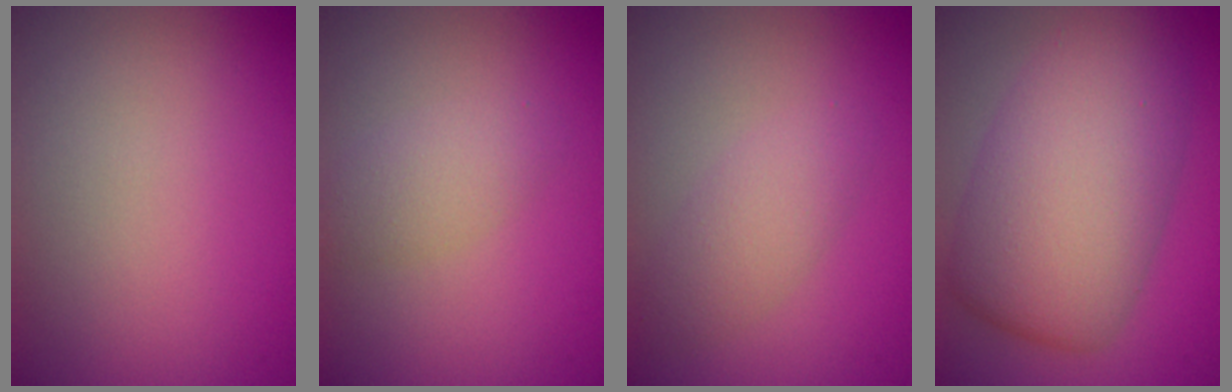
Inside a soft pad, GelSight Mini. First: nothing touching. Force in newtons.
{"total": 2.3, "press": 2.3, "slide": 0.1}
{"total": 2.7, "press": 2.7, "slide": 0.1}
{"total": 10.3, "press": 10.3, "slide": 0.2}